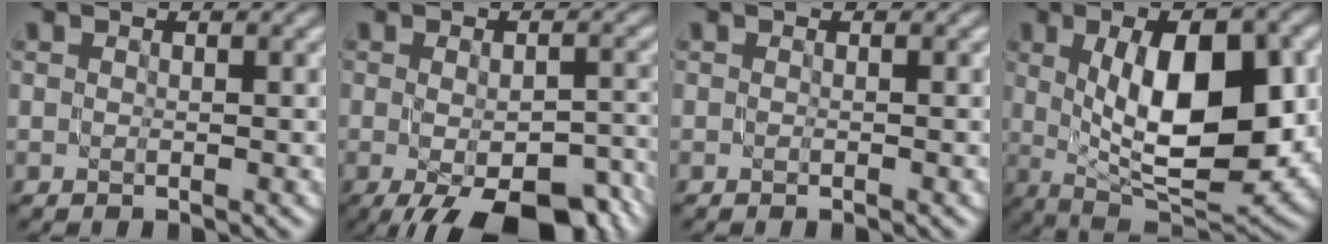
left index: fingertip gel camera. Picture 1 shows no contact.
{"total": 11.1, "force": [-5.6, 4.3, 8.5], "torque": [-0.131, -0.029, -0.072]}
{"total": 0.0}
{"total": 12.2, "force": [1.4, 5.1, 10.9], "torque": [-0.169, -0.003, 0.028]}